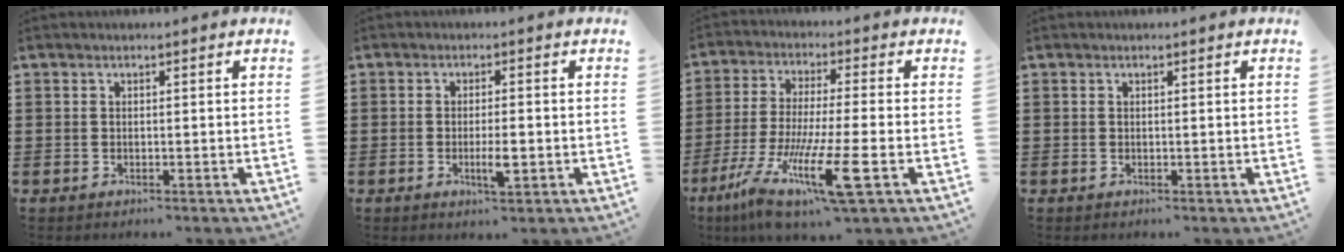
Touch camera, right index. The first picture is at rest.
{"total": 3.8, "force": [-0.9, 0.8, 3.6], "torque": [-0.068, -0.004, -0.018]}
{"total": 13.1, "force": [-5.8, 1.6, 11.6], "torque": [-0.244, -0.018, -0.104]}
{"total": 0.0}